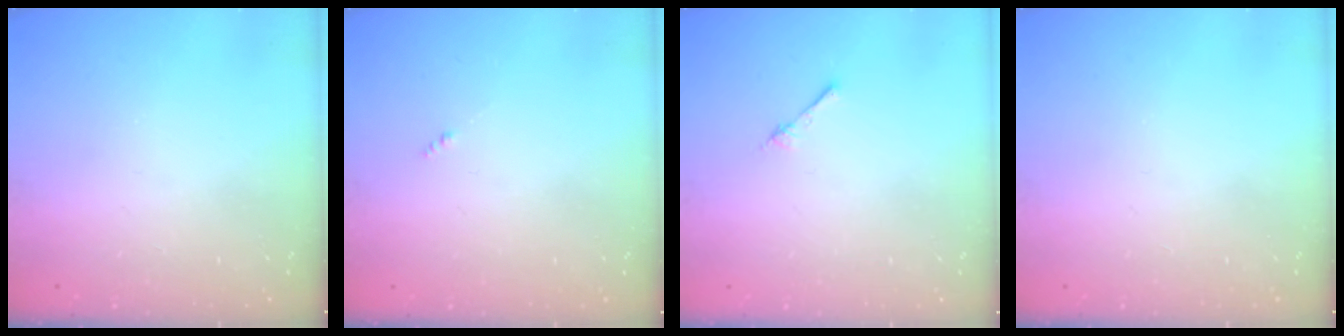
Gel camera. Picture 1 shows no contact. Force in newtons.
{"total": 0.0}
{"total": 2.4, "press": 2.4, "slide": 0.3}
{"total": 0.0}